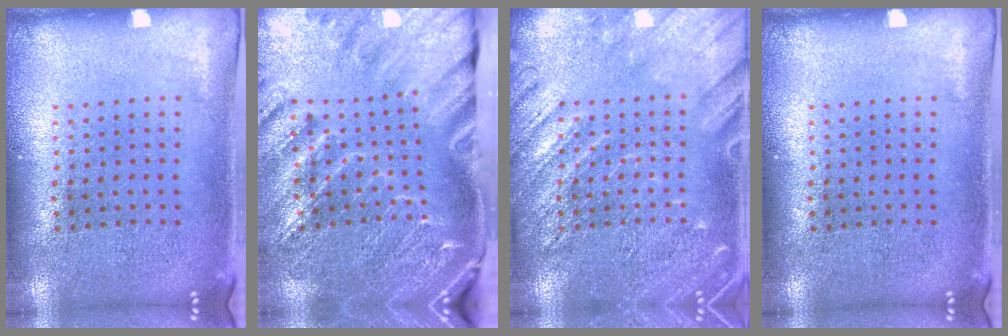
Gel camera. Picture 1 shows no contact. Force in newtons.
{"total": 3.1, "press": 3.0, "slide": 0.7}
{"total": 3.7, "press": 3.6, "slide": 0.5}
{"total": 0.0}